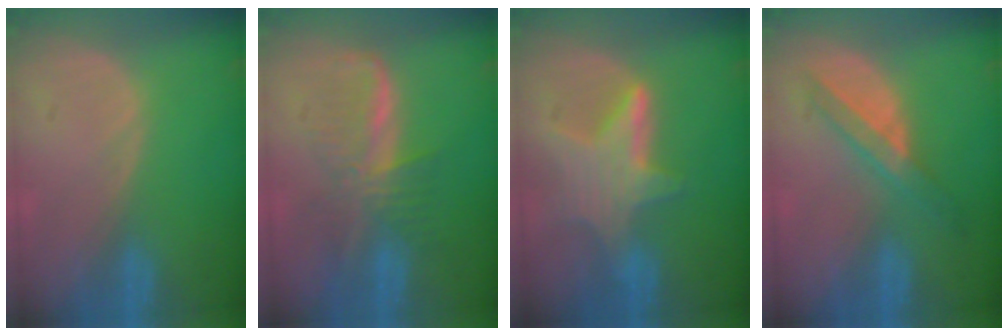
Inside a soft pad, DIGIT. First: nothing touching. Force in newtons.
{"total": 6.6, "press": 6.3, "slide": 2.1}
{"total": 6.5, "press": 6.4, "slide": 1.0}
{"total": 6.0, "press": 5.5, "slide": 2.5}